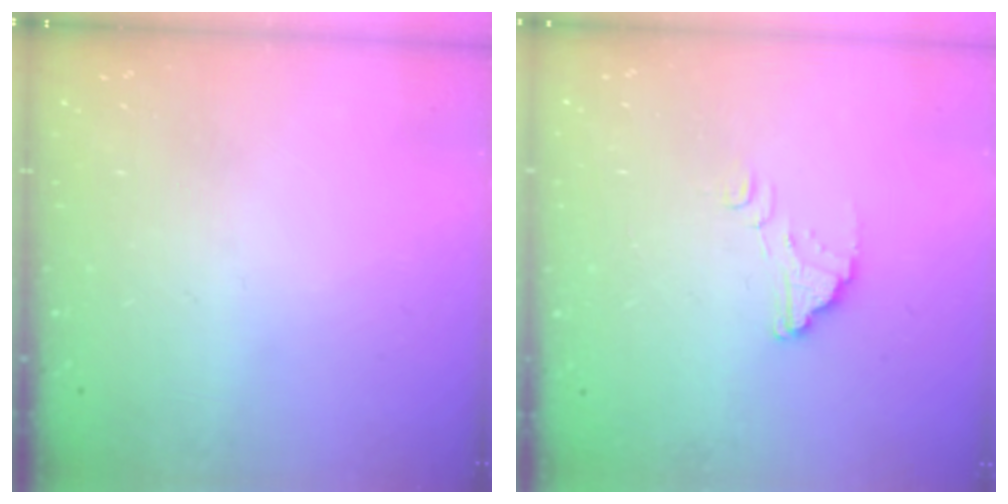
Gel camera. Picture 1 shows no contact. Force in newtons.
{"total": 2.9, "press": 2.9, "slide": 0.2}